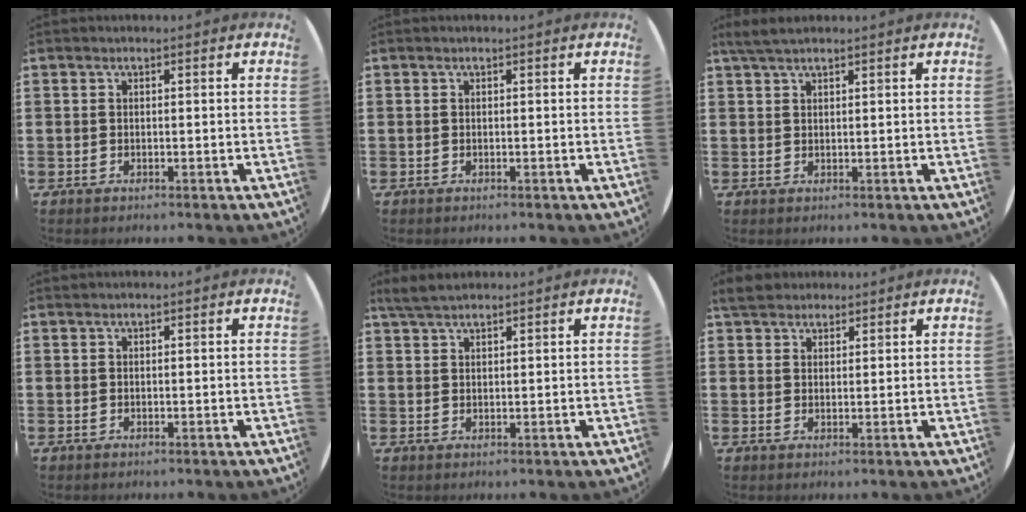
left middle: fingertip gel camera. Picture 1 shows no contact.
{"total": 0.0}
{"total": 2.4, "force": [1.9, 0.4, 1.3], "torque": [-0.028, 0.005, 0.035]}
{"total": 0.0}
{"total": 3.1, "force": [2.7, 0.7, 1.4], "torque": [-0.032, 0.004, 0.051]}
{"total": 3.5, "force": [3.2, 1.3, 0.7], "torque": [-0.014, 0.000, 0.060]}